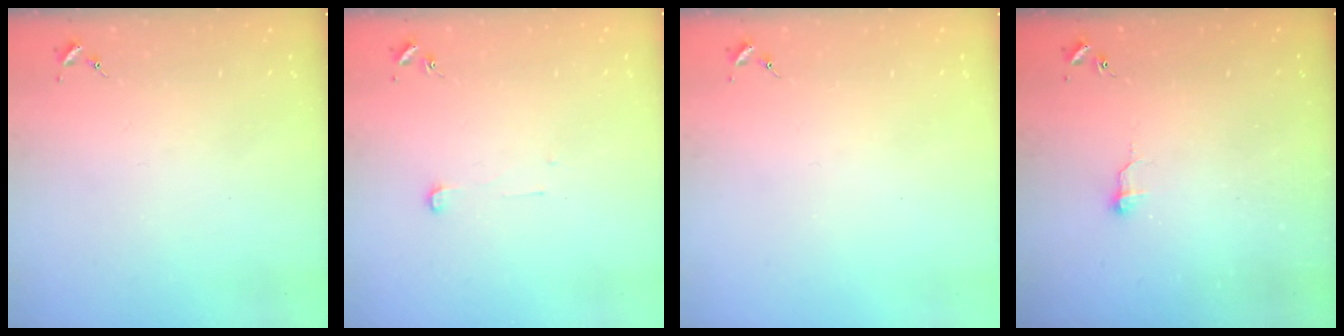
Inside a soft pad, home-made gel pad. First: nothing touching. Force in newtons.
{"total": 3.4, "press": 3.3, "slide": 0.3}
{"total": 0.0}
{"total": 6.4, "press": 6.4, "slide": 0.5}